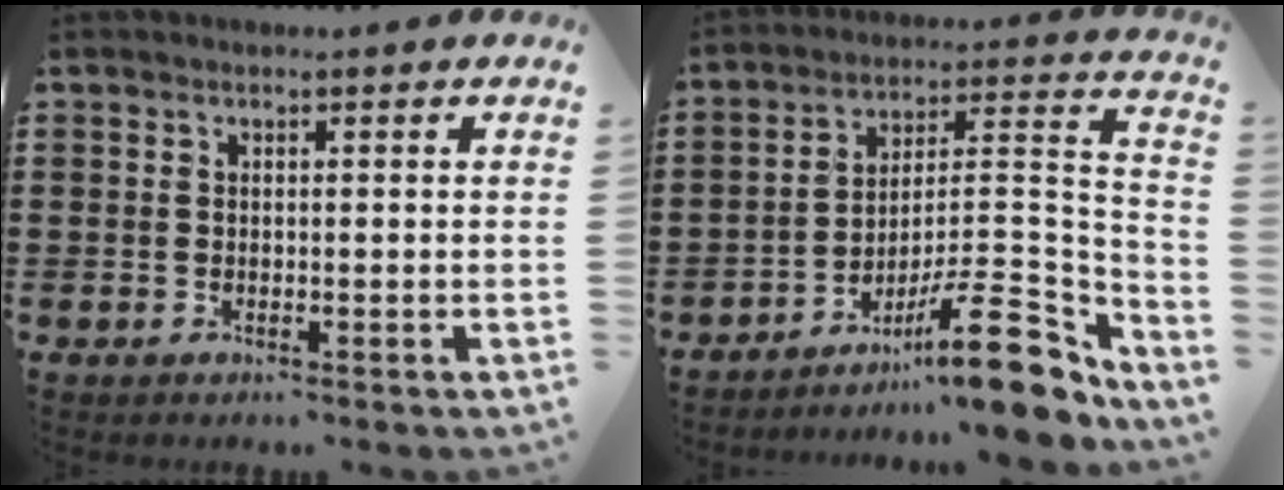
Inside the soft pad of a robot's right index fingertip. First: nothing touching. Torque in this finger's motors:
{"motor_torque": [1.16, -0.97, 0.34, 0.13]}